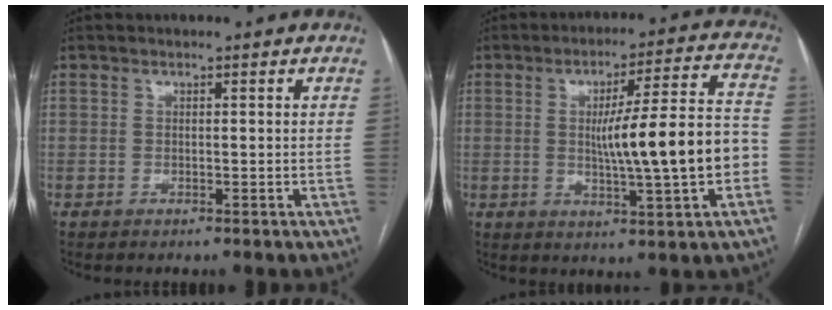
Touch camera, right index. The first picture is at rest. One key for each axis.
{"total": 14.3, "fx": -1.6, "fy": 0.8, "fz": 14.2, "tx": -0.217, "ty": 0.017, "tz": -0.021}